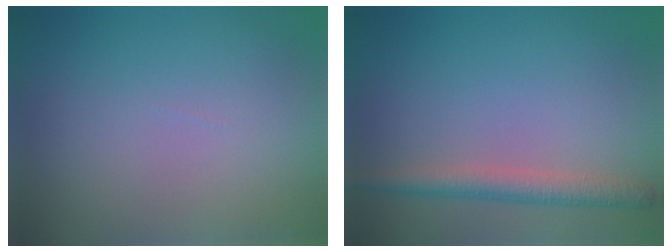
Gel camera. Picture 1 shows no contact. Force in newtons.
{"total": 2.9, "press": 2.9, "slide": 0.1}